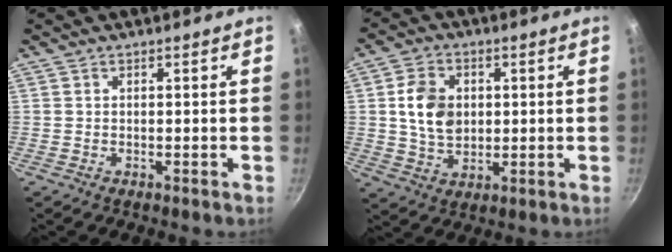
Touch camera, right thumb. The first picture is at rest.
{"total": 9.3, "force": [1.3, 6.8, 6.1], "torque": [-0.092, -0.001, 0.024]}